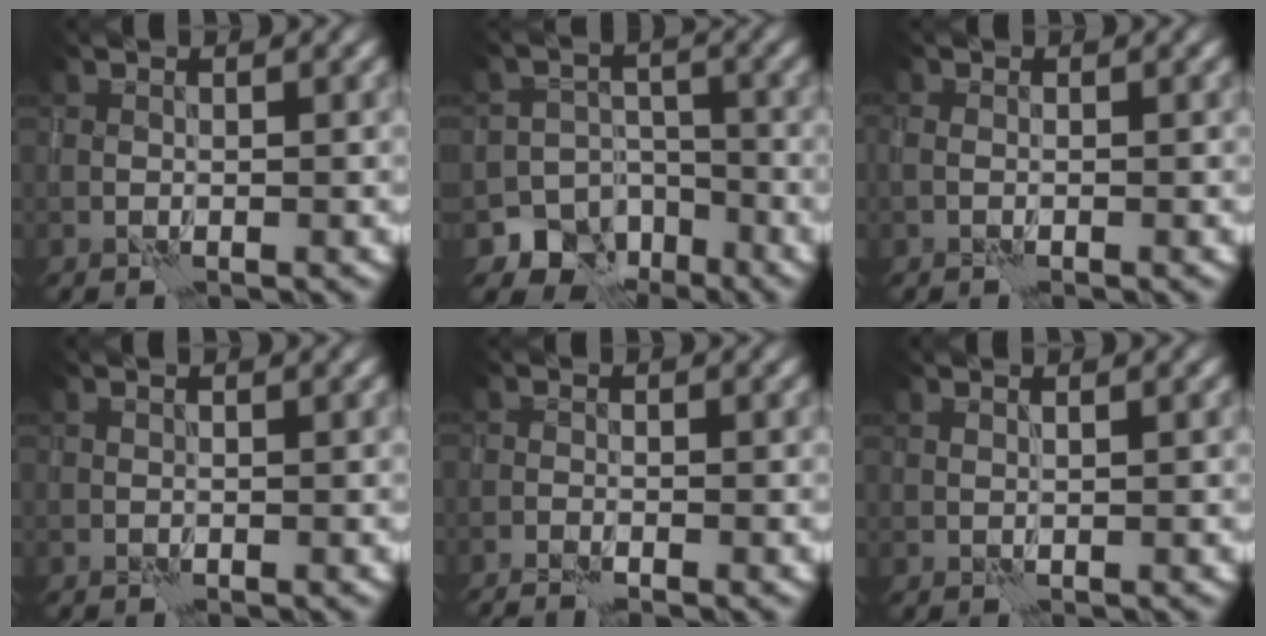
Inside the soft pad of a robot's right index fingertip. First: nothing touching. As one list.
[{"total": 7.2, "force": [-4.8, 5.3, 0.8], "torque": [0.019, -0.010, -0.081]}, {"total": 0.8, "force": [-0.4, 0.6, 0.3], "torque": [-0.005, 0.002, -0.011]}, {"total": 0.0}, {"total": 2.0, "force": [-1.8, 0.2, 0.8], "torque": [-0.022, -0.004, -0.034]}, {"total": 0.5, "force": [0.5, 0.0, 0.1], "torque": [0.002, 0.000, 0.007]}]